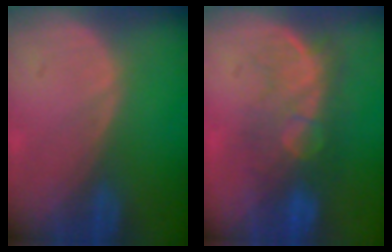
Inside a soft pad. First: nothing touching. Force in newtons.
{"total": 7.6, "press": 7.3, "slide": 2.1}